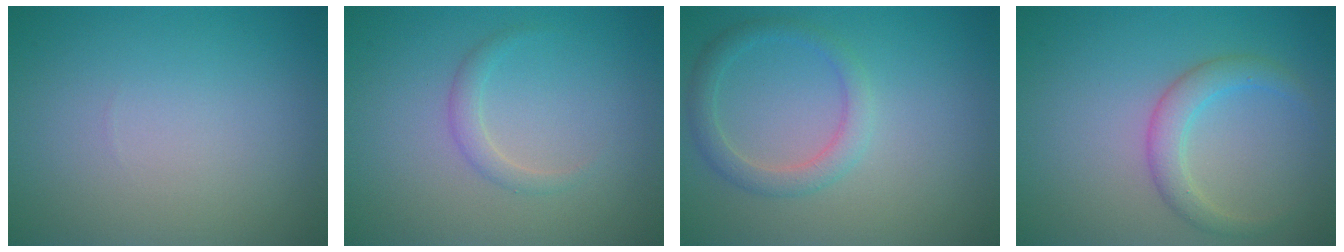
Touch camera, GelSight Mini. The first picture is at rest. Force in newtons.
{"total": 1.2, "press": 1.2, "slide": 0.0}
{"total": 2.3, "press": 2.3, "slide": 0.1}
{"total": 2.0, "press": 2.0, "slide": 0.2}